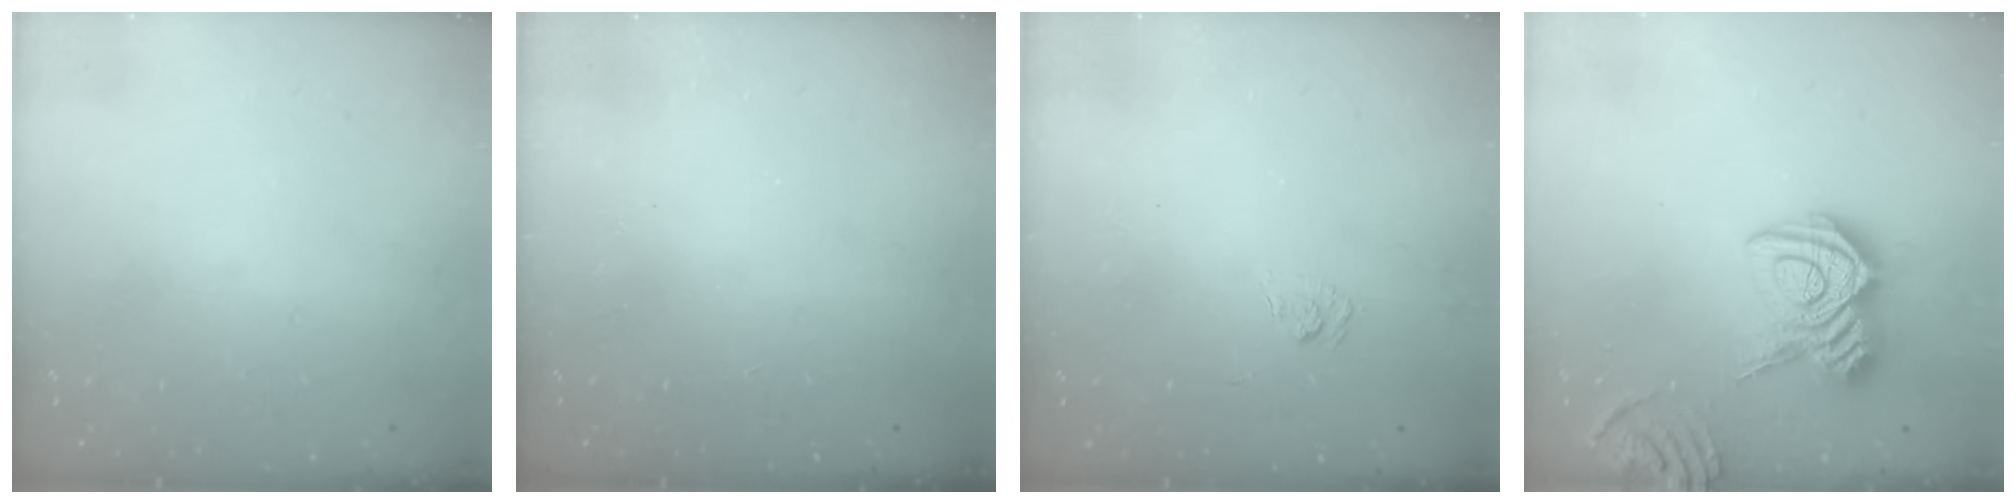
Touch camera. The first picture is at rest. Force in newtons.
{"total": 2.3, "press": 2.2, "slide": 0.8}
{"total": 2.5, "press": 2.1, "slide": 1.3}
{"total": 16.8, "press": 16.8, "slide": 1.1}